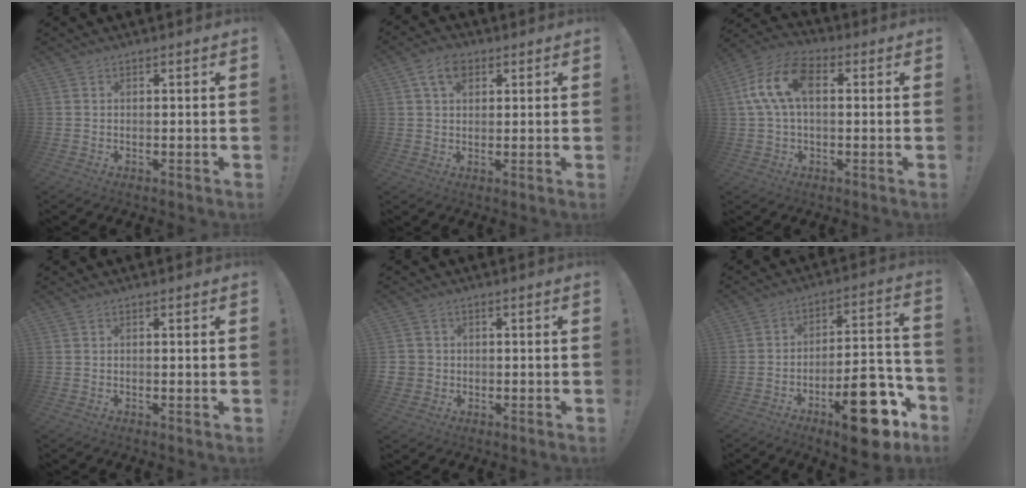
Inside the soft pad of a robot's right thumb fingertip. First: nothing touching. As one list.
[{"total": 7.2, "force": [3.3, 4.6, 4.5], "torque": [-0.071, -0.001, 0.062]}, {"total": 13.2, "force": [2.4, 7.7, 10.5], "torque": [-0.198, 0.014, 0.049]}, {"total": 0.7, "force": [0.2, -0.2, 0.7], "torque": [-0.006, -0.004, 0.002]}, {"total": 3.2, "force": [0.0, 3.1, 0.8], "torque": [-0.012, 0.005, 0.003]}, {"total": 20.4, "force": [-10.9, 7.2, 15.7], "torque": [-0.204, 0.077, -0.162]}]